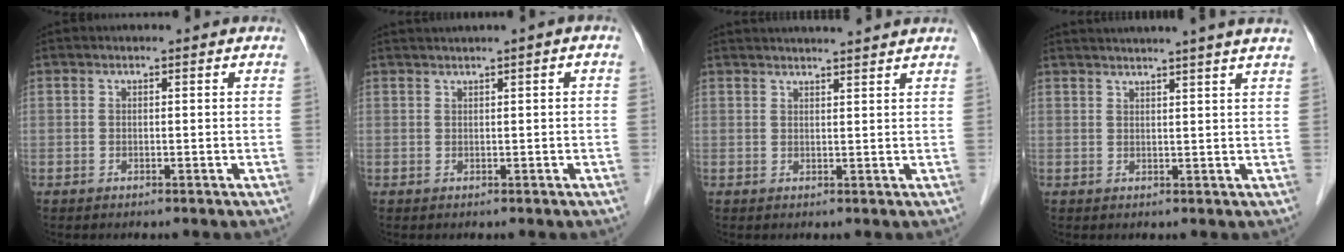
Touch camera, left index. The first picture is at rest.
{"total": 1.9, "force": [0.9, -0.1, 1.6], "torque": [-0.034, 0.013, 0.021]}
{"total": 8.2, "force": [7.7, -0.7, 2.9], "torque": [-0.037, 0.022, 0.089]}
{"total": 10.5, "force": [9.3, -1.7, 4.5], "torque": [-0.063, 0.008, 0.105]}